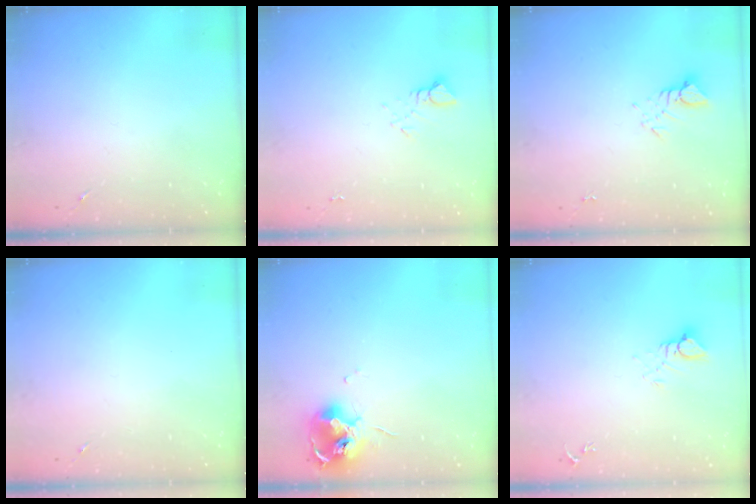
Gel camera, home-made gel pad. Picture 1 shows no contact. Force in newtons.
{"total": 4.0, "press": 4.0, "slide": 0.4}
{"total": 3.1, "press": 3.1, "slide": 0.3}
{"total": 0.0}
{"total": 12.1, "press": 12.0, "slide": 1.2}
{"total": 4.3, "press": 4.3, "slide": 0.3}